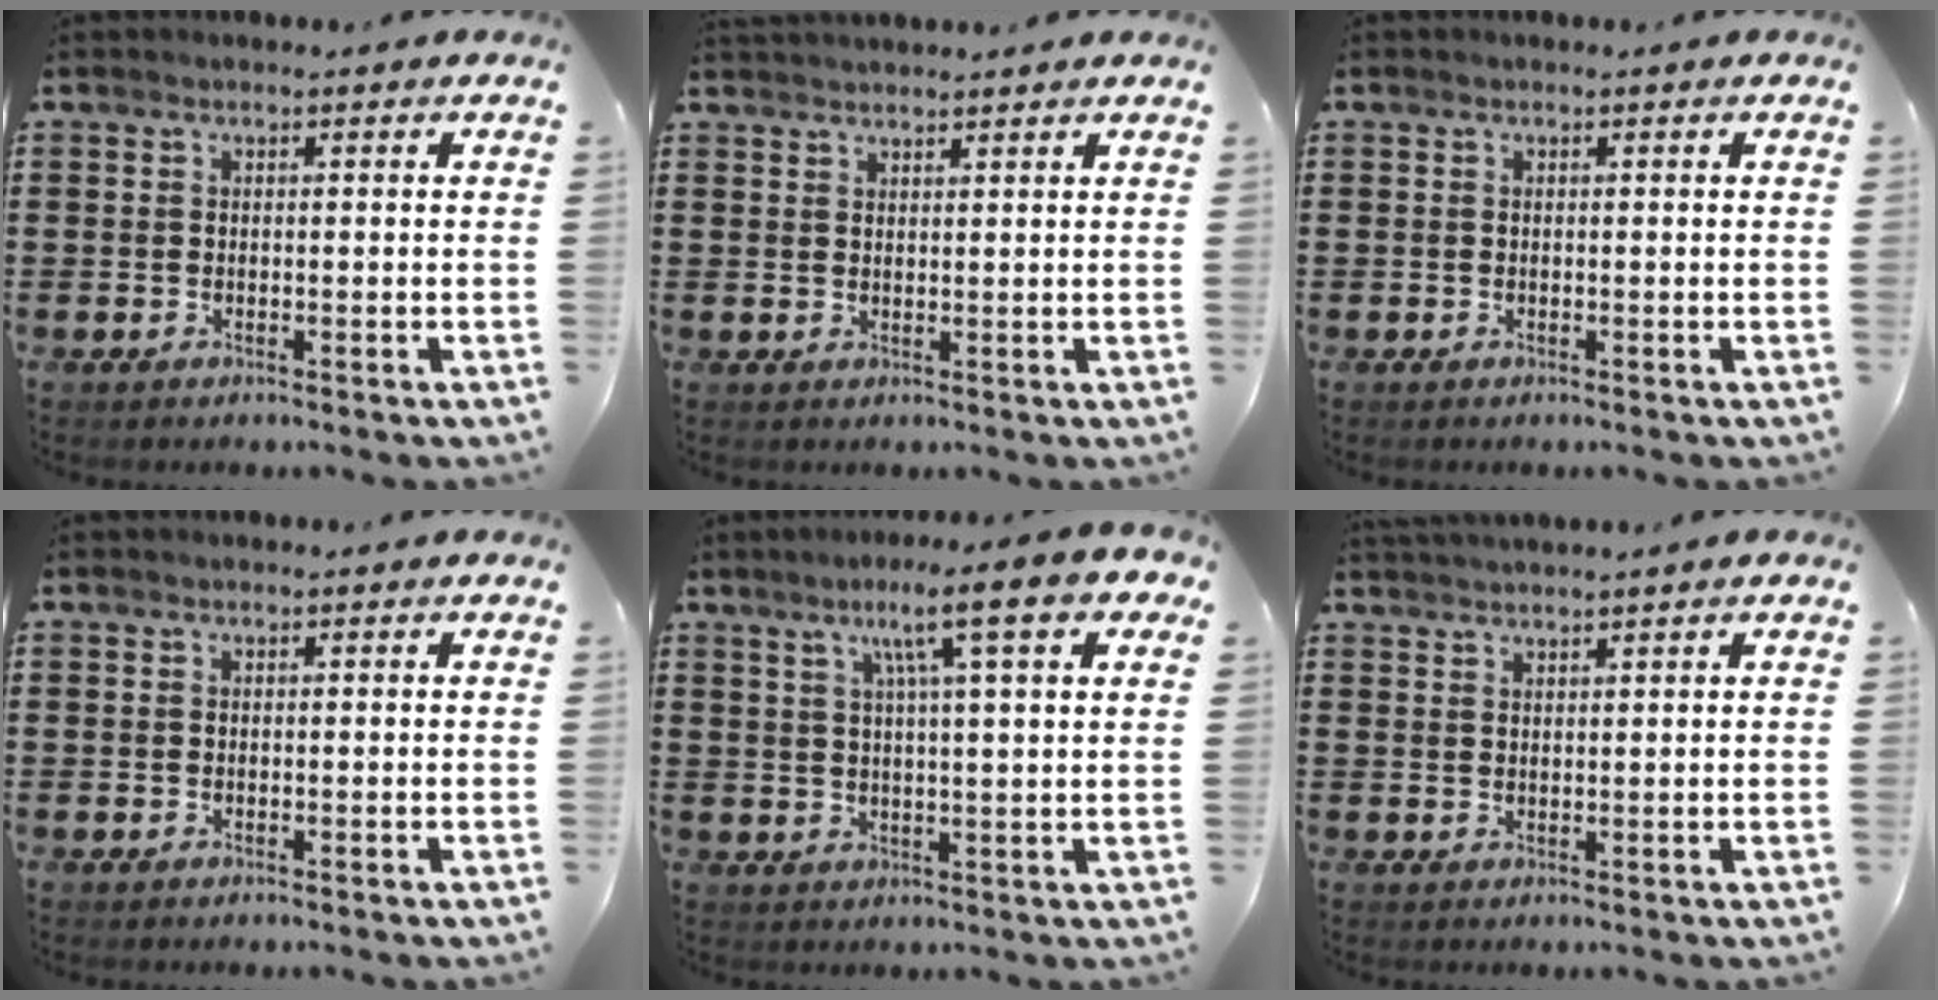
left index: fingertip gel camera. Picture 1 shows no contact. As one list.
[{"total": 1.7, "force": [1.7, 0.0, 0.1], "torque": [-0.005, 0.001, 0.034]}, {"total": 0.0}, {"total": 0.0}, {"total": 10.1, "force": [5.3, 0.5, 8.5], "torque": [-0.162, -0.004, 0.082]}, {"total": 1.7, "force": [1.6, -0.4, 0.4], "torque": [-0.010, 0.001, 0.033]}]